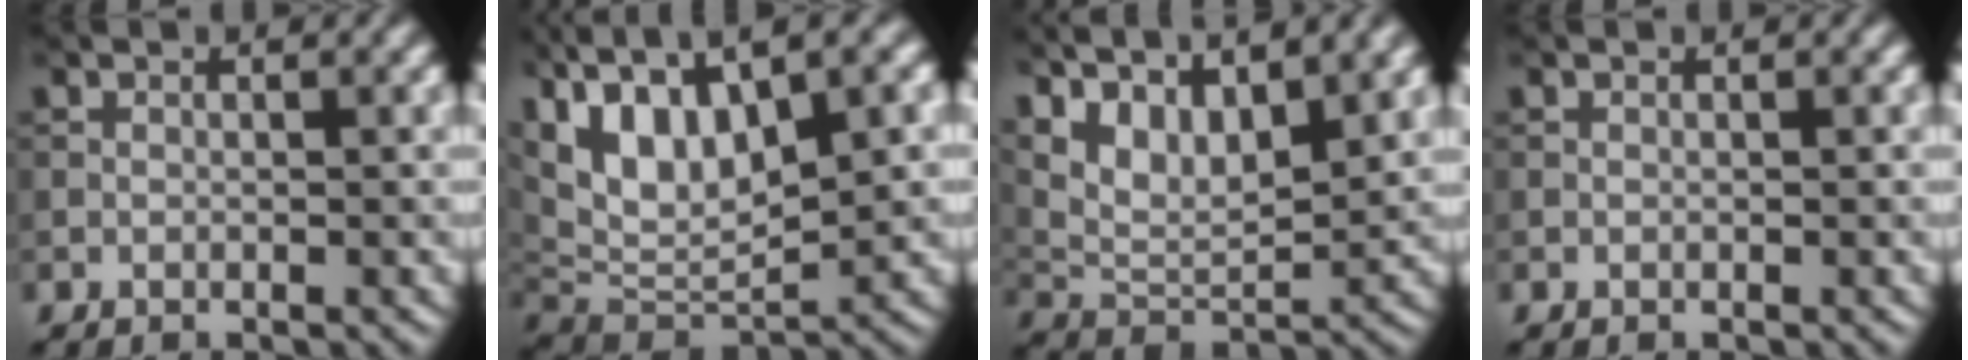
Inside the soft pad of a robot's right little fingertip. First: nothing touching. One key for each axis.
{"total": 12.1, "fx": 4.5, "fy": 5.7, "fz": 9.7, "tx": -0.197, "ty": 0.021, "tz": 0.078}
{"total": 9.3, "fx": 5.7, "fy": 3.7, "fz": 6.4, "tx": -0.136, "ty": 0.011, "tz": 0.099}
{"total": 0.0}